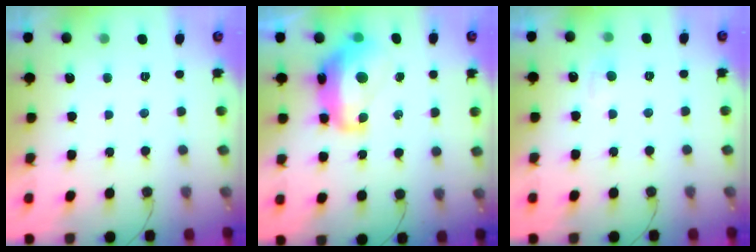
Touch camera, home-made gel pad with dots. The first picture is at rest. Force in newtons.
{"total": 14.3, "press": 14.2, "slide": 1.6}
{"total": 4.1, "press": 4.1, "slide": 0.5}